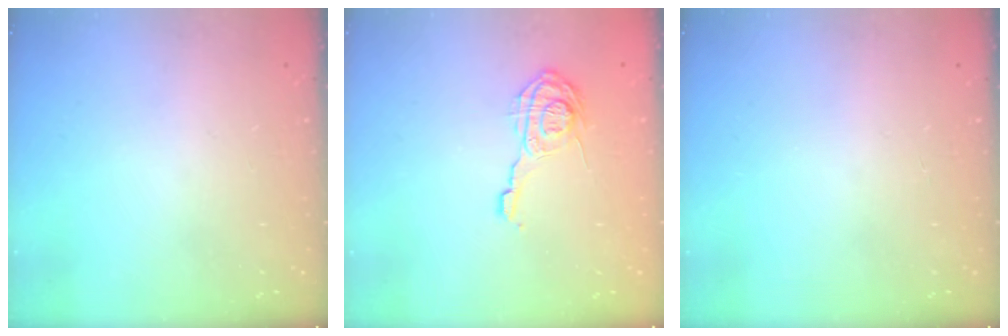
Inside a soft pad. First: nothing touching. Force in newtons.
{"total": 12.1, "press": 12.0, "slide": 0.7}
{"total": 0.0}